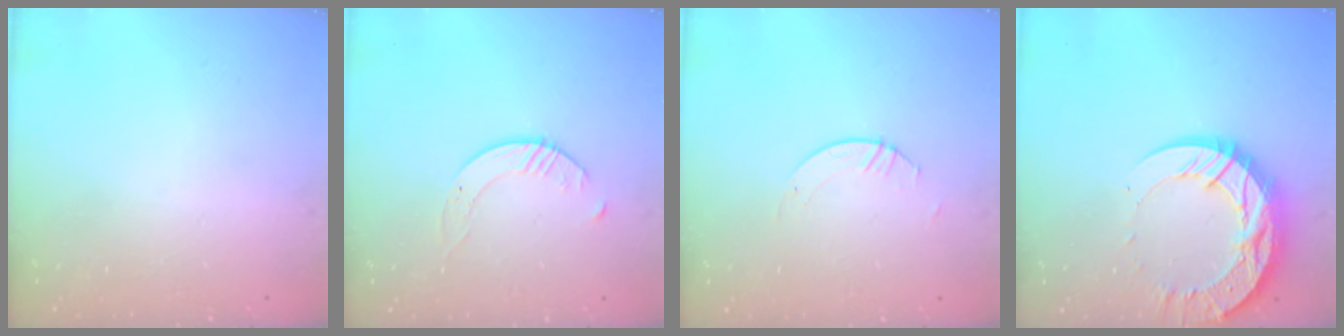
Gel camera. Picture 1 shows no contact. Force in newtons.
{"total": 2.6, "press": 2.6, "slide": 0.3}
{"total": 1.1, "press": 1.1, "slide": 0.1}
{"total": 18.7, "press": 18.6, "slide": 1.8}